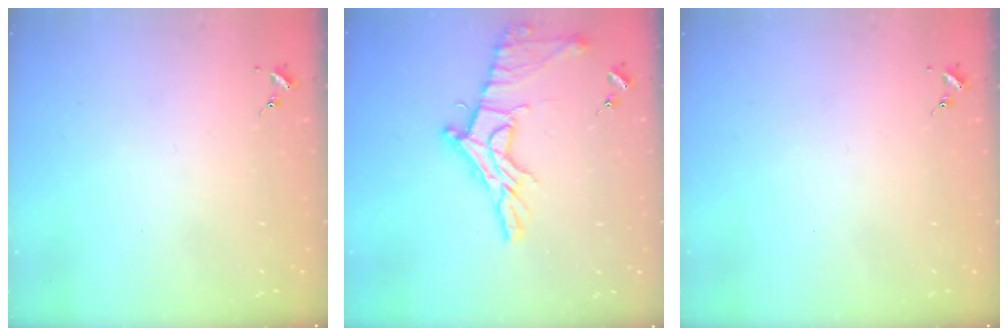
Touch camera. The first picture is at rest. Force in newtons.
{"total": 14.4, "press": 14.4, "slide": 1.1}
{"total": 0.0}